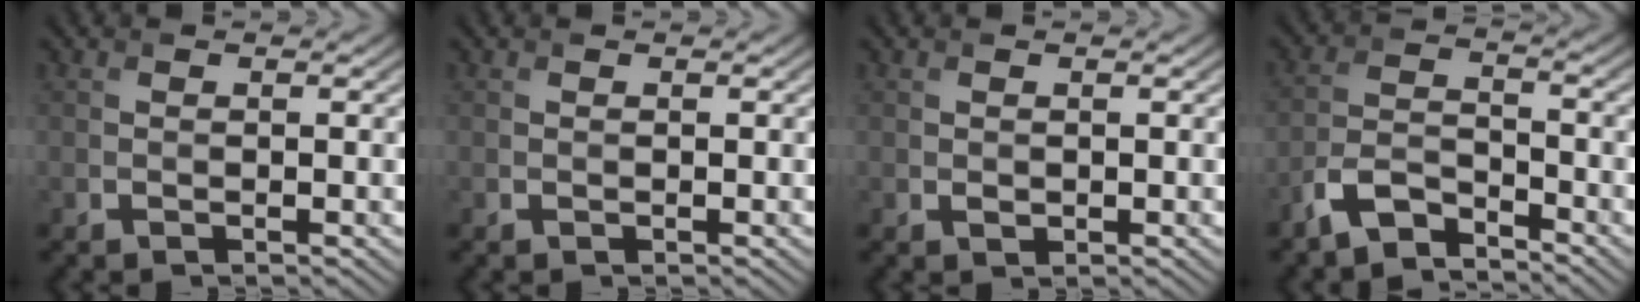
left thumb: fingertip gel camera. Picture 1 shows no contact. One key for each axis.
{"total": 0.0}
{"total": 0.6, "fx": 0.1, "fy": 0.5, "fz": 0.3, "tx": -0.005, "ty": -0.005, "tz": 0.005}
{"total": 5.4, "fx": -4.4, "fy": 1.8, "fz": 2.6, "tx": -0.056, "ty": -0.004, "tz": -0.100}